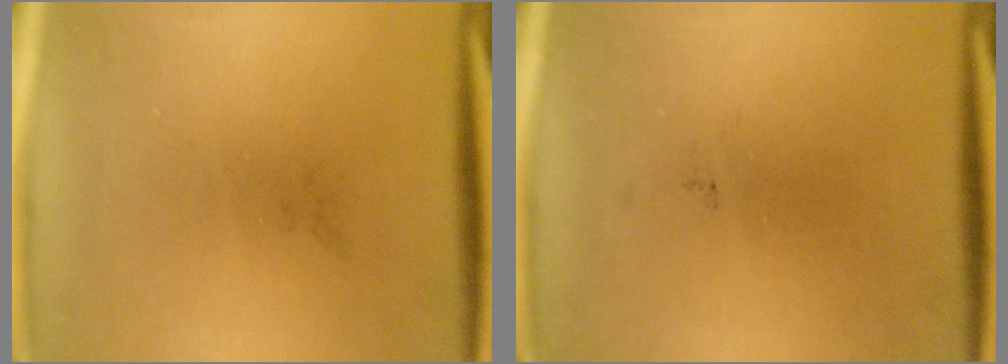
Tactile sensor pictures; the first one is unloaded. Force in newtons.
{"total": 0.0}